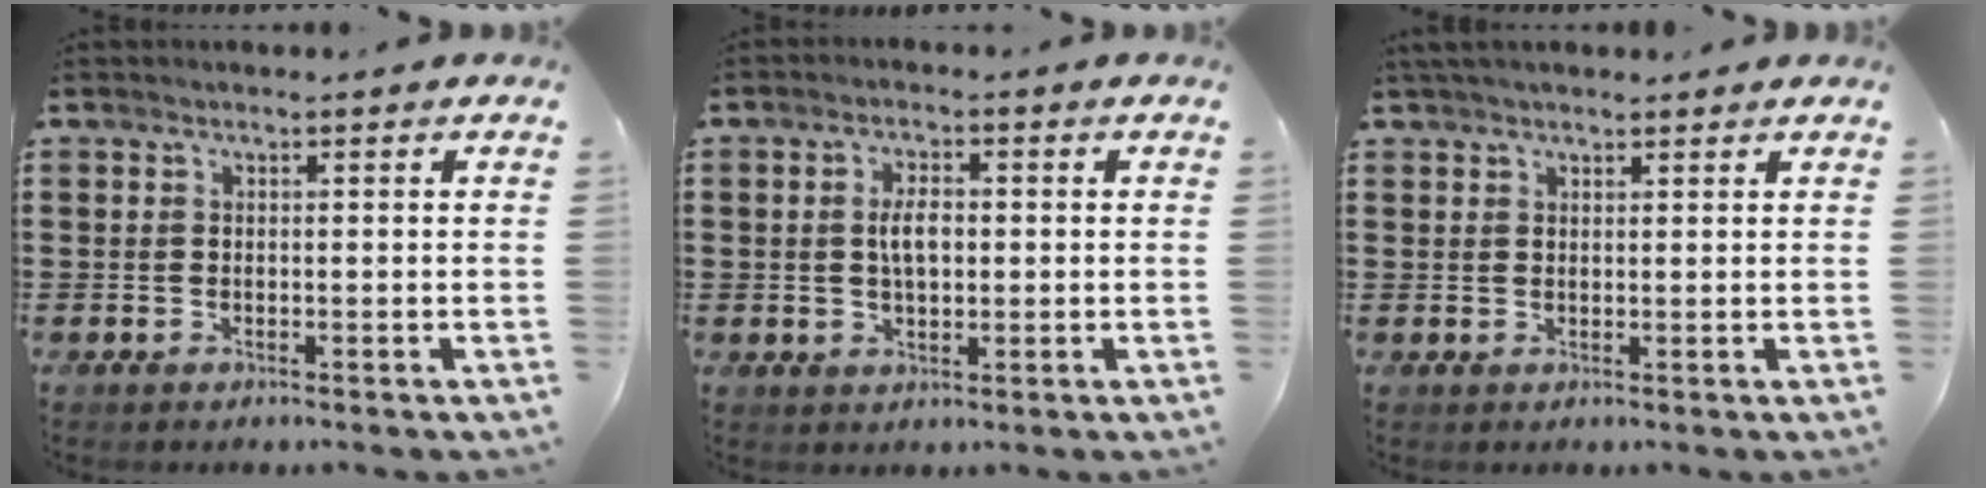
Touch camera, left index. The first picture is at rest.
{"total": 3.8, "force": [0.4, 1.7, 3.4], "torque": [-0.070, 0.007, 0.004]}
{"total": 1.8, "force": [1.6, 0.4, 0.7], "torque": [-0.016, 0.004, 0.031]}